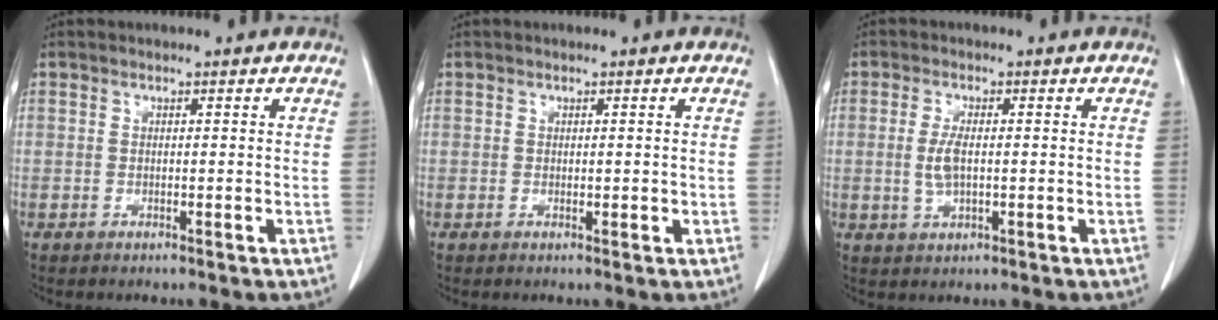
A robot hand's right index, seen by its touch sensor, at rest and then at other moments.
{"total": 0.8, "force": [0.0, 0.5, 0.6], "torque": [-0.008, -0.002, 0.002]}
{"total": 3.7, "force": [-0.2, 1.3, 3.5], "torque": [-0.081, -0.003, -0.002]}